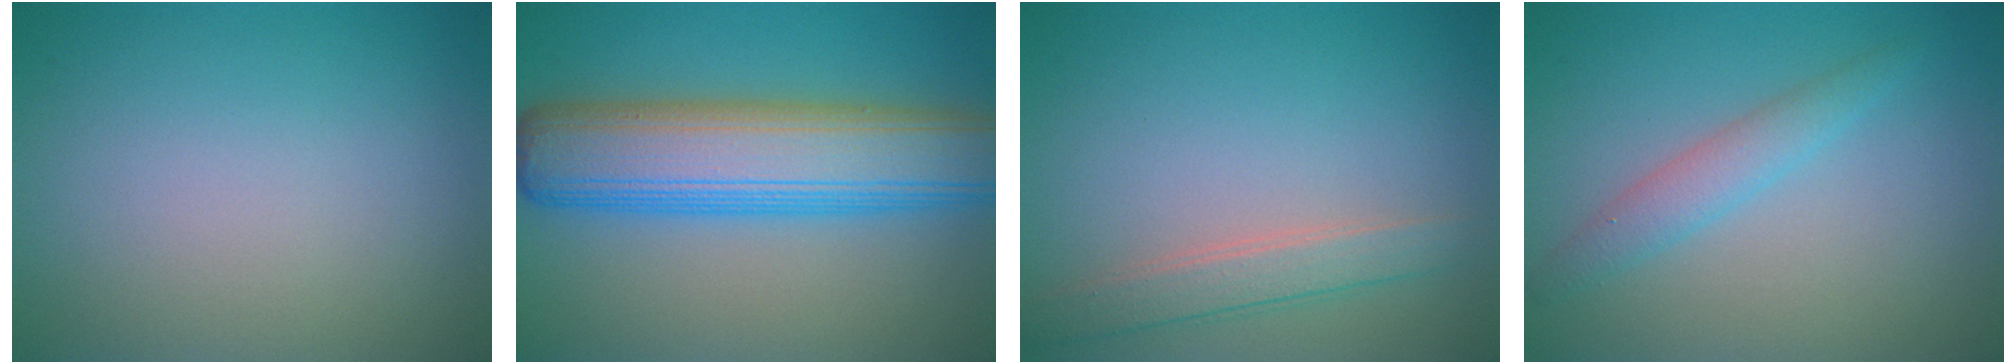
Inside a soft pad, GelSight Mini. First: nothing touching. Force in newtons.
{"total": 10.2, "press": 10.2, "slide": 0.2}
{"total": 2.6, "press": 2.6, "slide": 0.1}
{"total": 2.2, "press": 2.2, "slide": 0.1}